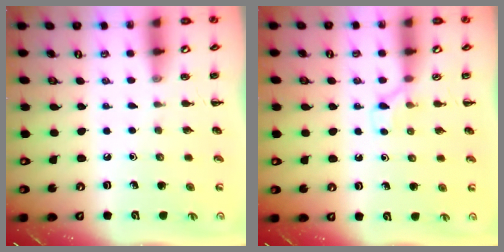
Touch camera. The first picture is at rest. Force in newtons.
{"total": 3.4, "press": 3.1, "slide": 1.3}